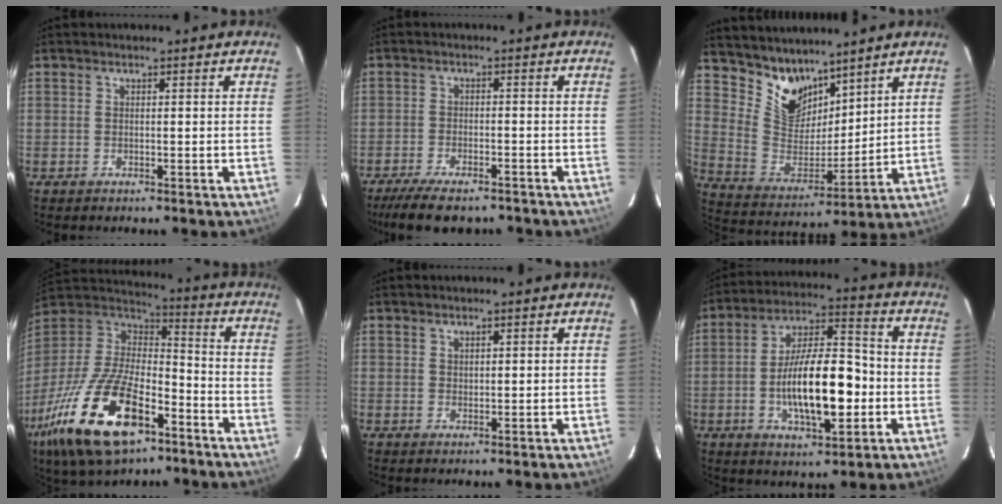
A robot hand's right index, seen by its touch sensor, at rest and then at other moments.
{"total": 11.7, "force": [-9.4, 3.7, 5.9], "torque": [-0.133, -0.022, -0.154]}
{"total": 11.4, "force": [9.1, 6.0, 3.4], "torque": [-0.069, -0.002, 0.185]}
{"total": 26.5, "force": [-14.2, 11.9, 19.0], "torque": [-0.396, -0.039, -0.248]}
{"total": 1.1, "force": [0.8, 0.7, 0.3], "torque": [-0.003, 0.003, 0.015]}
{"total": 16.1, "force": [-3.1, 6.0, 14.7], "torque": [-0.265, 0.008, -0.050]}